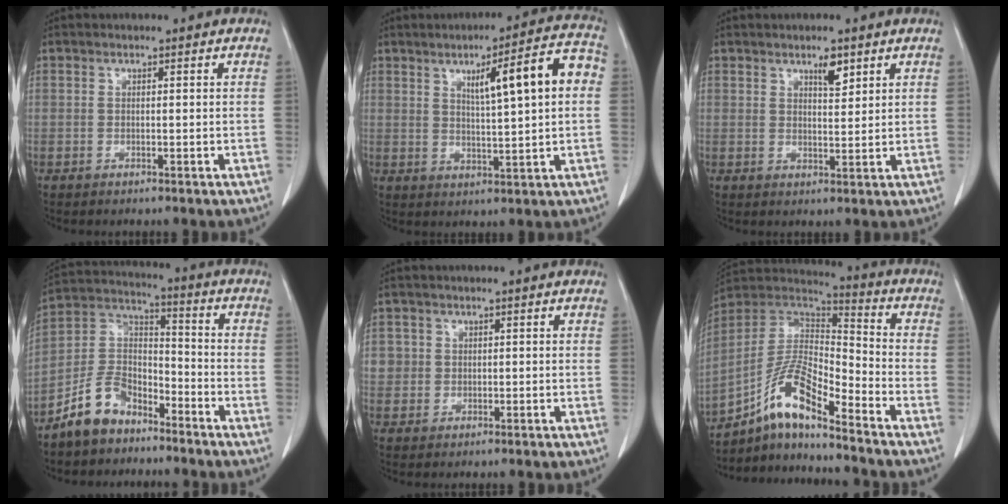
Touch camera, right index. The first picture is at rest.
{"total": 11.1, "force": [2.5, 1.1, 10.7], "torque": [-0.149, 0.021, 0.036]}
{"total": 3.1, "force": [2.1, 0.9, 2.1], "torque": [-0.036, -0.003, 0.035]}
{"total": 9.8, "force": [-7.2, 5.4, 4.0], "torque": [-0.090, 0.023, -0.139]}
{"total": 2.5, "force": [0.3, 2.5, 0.1], "torque": [0.013, 0.005, 0.006]}
{"total": 12.8, "force": [-8.6, 2.0, 9.3], "torque": [-0.187, 0.019, -0.158]}